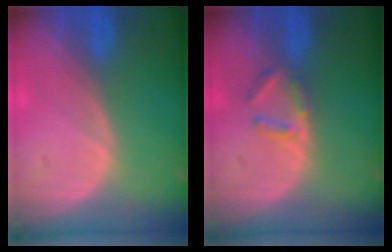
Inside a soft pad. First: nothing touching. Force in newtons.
{"total": 3.0, "press": 3.0, "slide": 0.4}